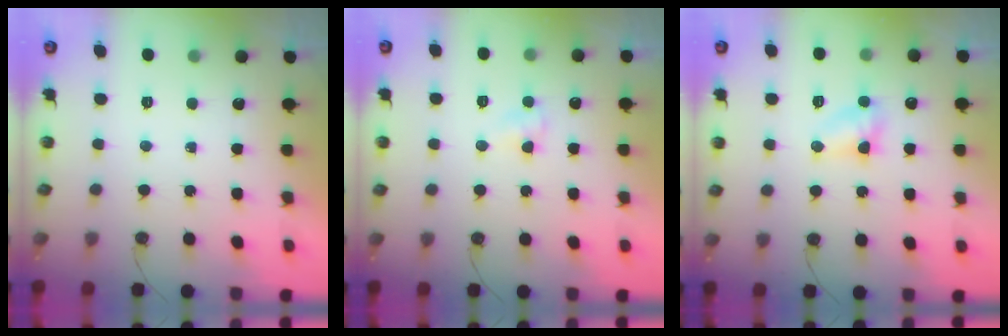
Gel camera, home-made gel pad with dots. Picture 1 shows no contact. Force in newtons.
{"total": 3.0, "press": 2.9, "slide": 0.3}
{"total": 4.9, "press": 4.8, "slide": 0.4}